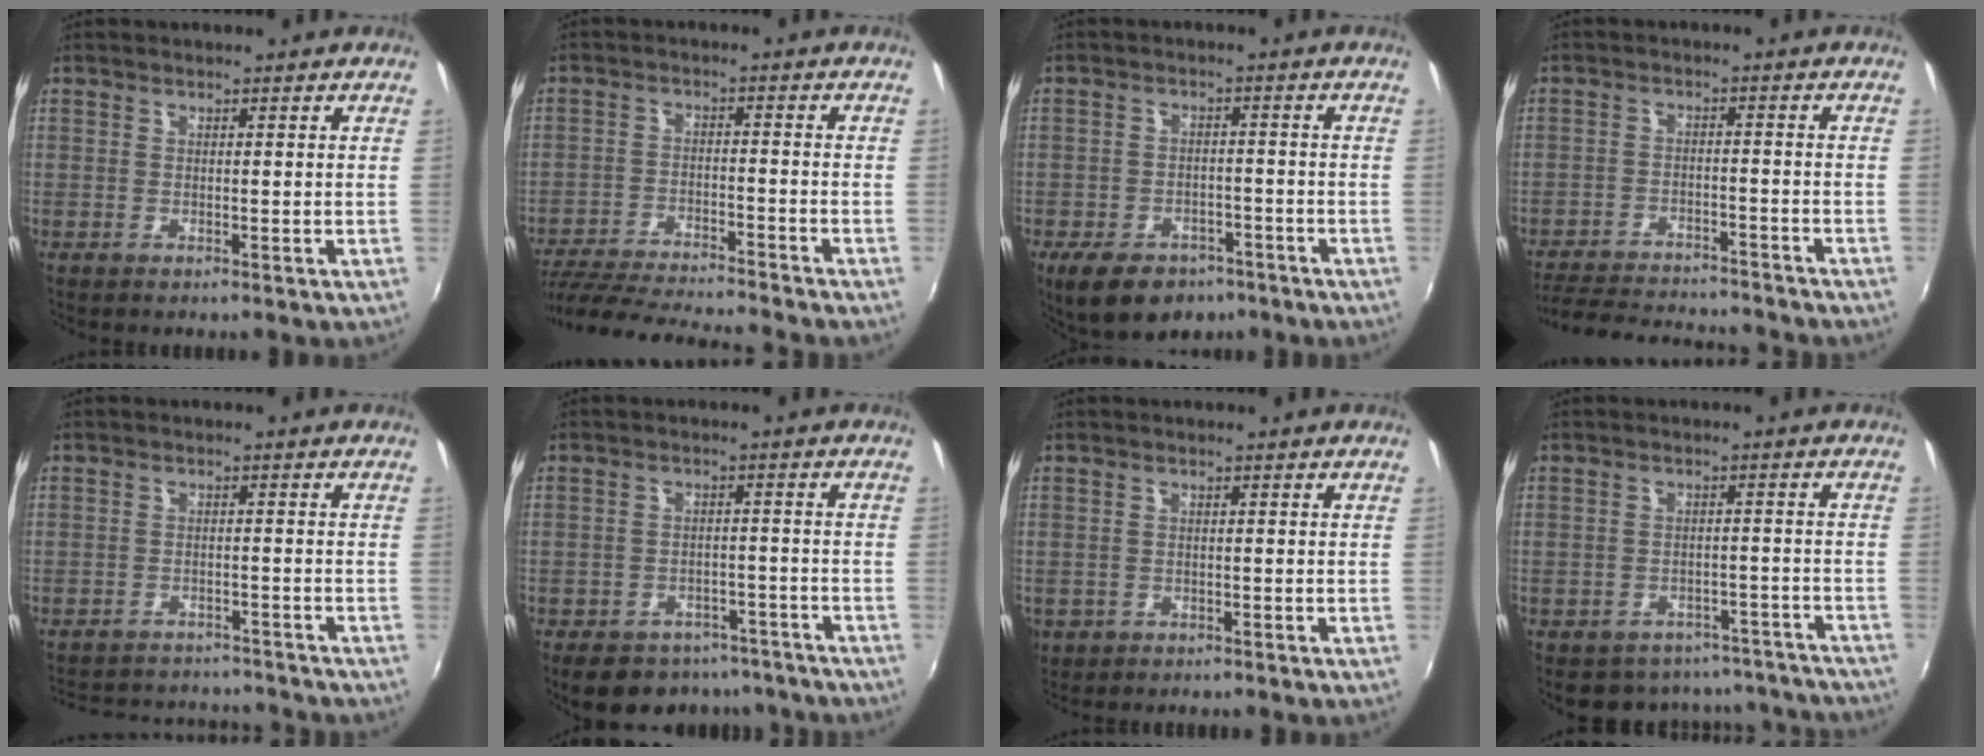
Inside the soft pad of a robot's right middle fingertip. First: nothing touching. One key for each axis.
{"total": 17.6, "fx": -15.8, "fy": 1.1, "fz": 7.6, "tx": -0.157, "ty": -0.025, "tz": -0.250}
{"total": 11.9, "fx": -7.8, "fy": 6.8, "fz": 5.7, "tx": -0.132, "ty": -0.007, "tz": -0.112}
{"total": 18.4, "fx": -16.4, "fy": 4.0, "fz": 7.3, "tx": -0.156, "ty": -0.011, "tz": -0.230}
{"total": 12.5, "fx": -11.3, "fy": 4.0, "fz": 3.6, "tx": -0.087, "ty": 0.022, "tz": -0.152}
{"total": 14.0, "fx": -11.0, "fy": 7.2, "fz": 4.9, "tx": -0.109, "ty": 0.014, "tz": -0.130}
{"total": 3.6, "fx": -1.5, "fy": 3.0, "fz": 1.2, "tx": -0.036, "ty": -0.005, "tz": -0.021}
{"total": 15.1, "fx": -13.2, "fy": 6.6, "fz": 3.5, "tx": -0.075, "ty": 0.029, "tz": -0.144}